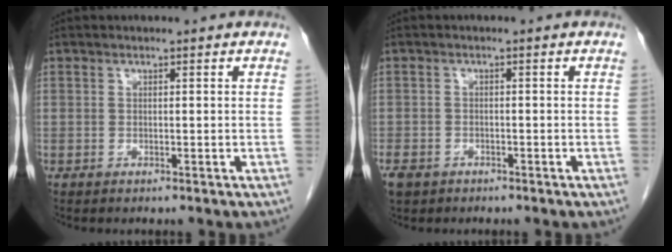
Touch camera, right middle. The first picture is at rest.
{"total": 3.8, "force": [-2.6, 2.4, 1.2], "torque": [-0.024, -0.002, -0.040]}